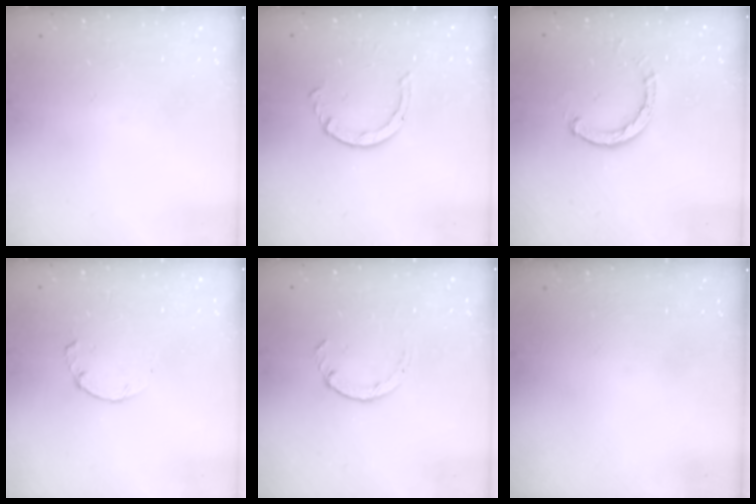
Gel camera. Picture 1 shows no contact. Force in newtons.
{"total": 2.6, "press": 2.6, "slide": 0.3}
{"total": 2.6, "press": 2.6, "slide": 0.3}
{"total": 1.7, "press": 1.7, "slide": 0.3}
{"total": 2.2, "press": 2.1, "slide": 0.4}
{"total": 0.0}